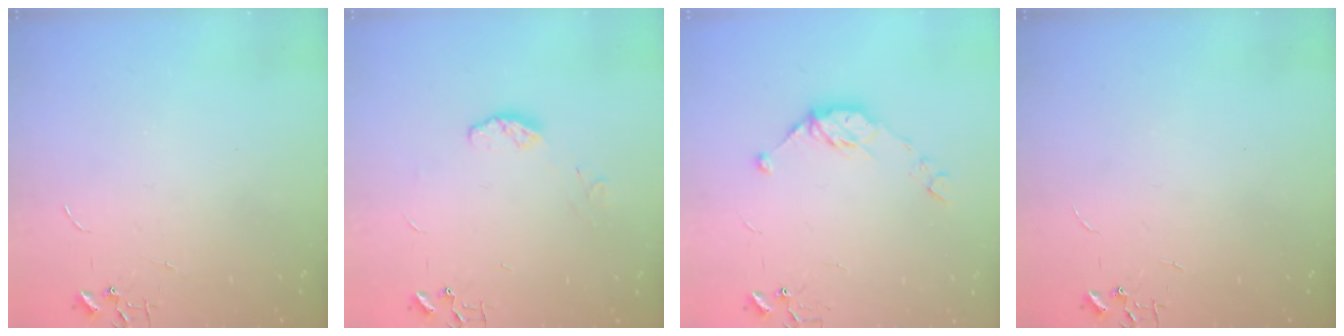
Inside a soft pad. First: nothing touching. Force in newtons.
{"total": 6.0, "press": 5.9, "slide": 0.9}
{"total": 9.5, "press": 9.5, "slide": 0.7}
{"total": 0.0}